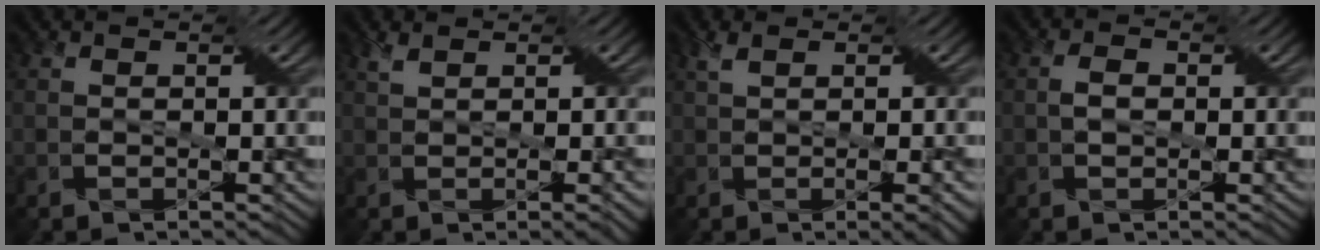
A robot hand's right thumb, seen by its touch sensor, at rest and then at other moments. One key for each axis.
{"total": 2.8, "fx": 0.8, "fy": 0.6, "fz": 2.7, "tx": -0.044, "ty": 0.011, "tz": 0.018}
{"total": 4.2, "fx": 0.4, "fy": 1.0, "fz": 4.1, "tx": -0.064, "ty": 0.010, "tz": 0.008}
{"total": 1.8, "fx": -0.1, "fy": 1.2, "fz": 1.3, "tx": -0.030, "ty": 0.002, "tz": -0.003}